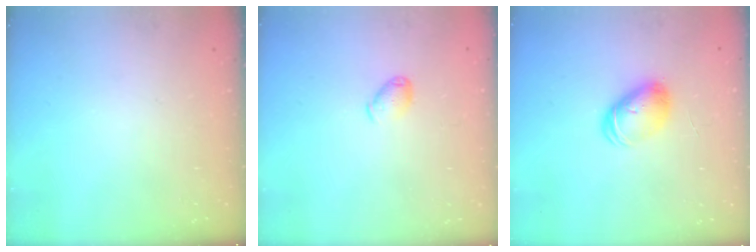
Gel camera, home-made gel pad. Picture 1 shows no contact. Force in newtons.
{"total": 5.9, "press": 5.8, "slide": 1.1}
{"total": 8.0, "press": 7.9, "slide": 0.4}